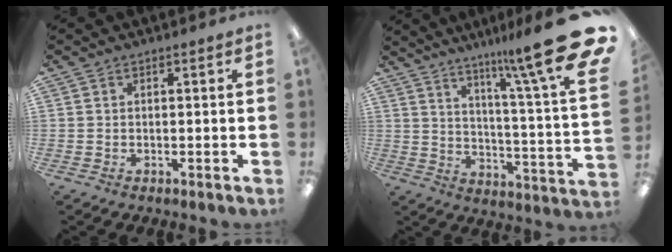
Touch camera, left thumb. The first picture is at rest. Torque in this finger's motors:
{"motor_torque": [3.33, 1.68, 1.58, -1.19, 0.15]}